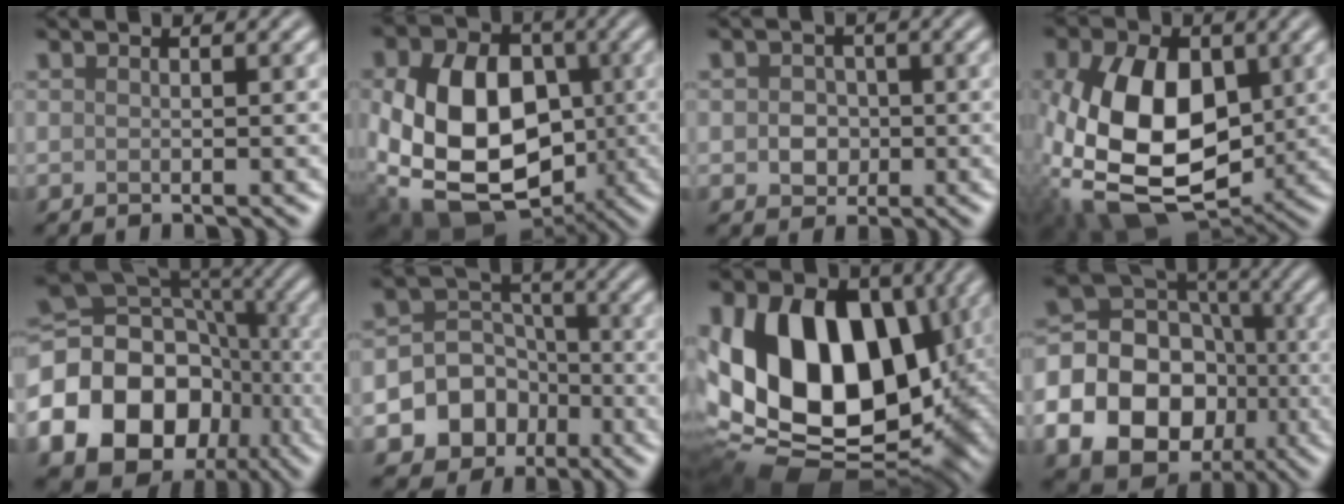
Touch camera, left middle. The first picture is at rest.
{"total": 15.4, "force": [-1.9, 11.9, 9.6], "torque": [-0.170, -0.023, -0.034]}
{"total": 2.5, "force": [-0.1, 2.2, 1.2], "torque": [-0.016, -0.001, -0.007]}
{"total": 13.0, "force": [-0.6, 8.2, 10.0], "torque": [-0.214, -0.012, -0.011]}
{"total": 20.5, "force": [-7.2, 16.8, 9.3], "torque": [-0.179, -0.019, -0.130]}
{"total": 8.7, "force": [-4.0, 7.3, 2.5], "torque": [-0.025, -0.007, -0.090]}
{"total": 17.2, "force": [2.1, 12.0, 12.2], "torque": [-0.230, -0.016, 0.030]}
{"total": 18.3, "force": [-5.2, 16.0, 7.2], "torque": [-0.176, -0.018, -0.099]}